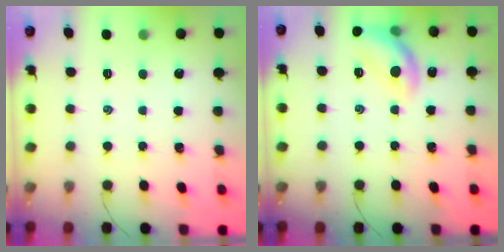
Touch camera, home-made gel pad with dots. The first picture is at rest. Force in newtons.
{"total": 12.5, "press": 12.4, "slide": 1.7}